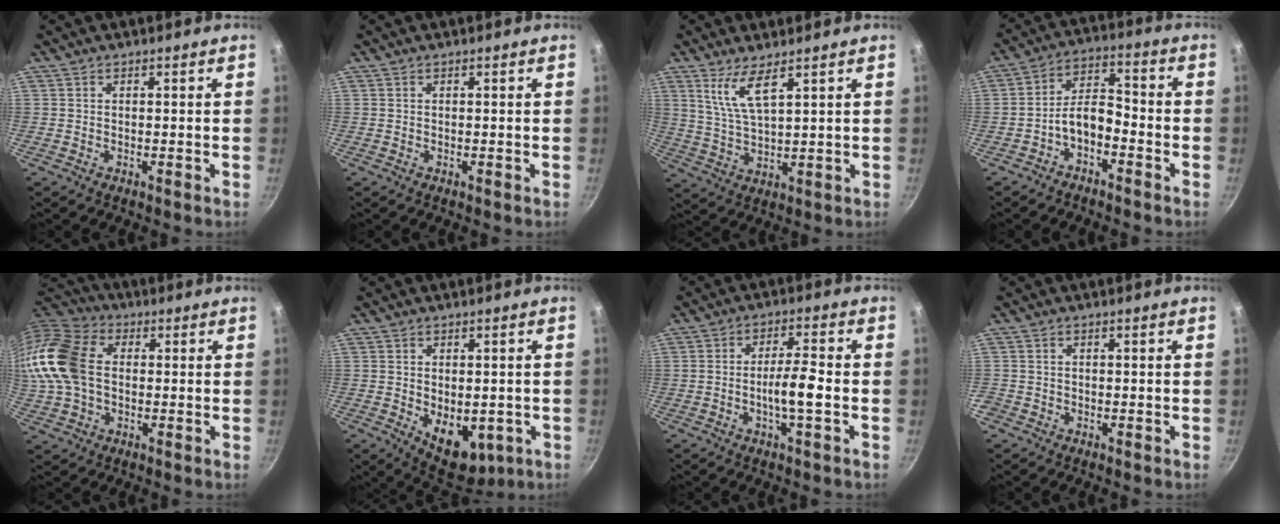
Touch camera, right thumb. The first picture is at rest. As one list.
[{"total": 0.0}, {"total": 7.0, "force": [4.1, 1.7, 5.4], "torque": [-0.104, -0.034, 0.091]}, {"total": 6.7, "force": [-3.5, 3.5, 4.5], "torque": [-0.070, 0.054, -0.066]}, {"total": 17.1, "force": [0.6, 12.2, 11.9], "torque": [-0.244, 0.027, 0.001]}, {"total": 10.1, "force": [-2.1, 6.4, 7.6], "torque": [-0.079, -0.011, -0.010]}, {"total": 6.3, "force": [-1.6, 1.0, 6.0], "torque": [-0.107, 0.020, -0.029]}, {"total": 1.1, "force": [-0.5, 0.9, 0.1], "torque": [-0.004, 0.003, -0.009]}]